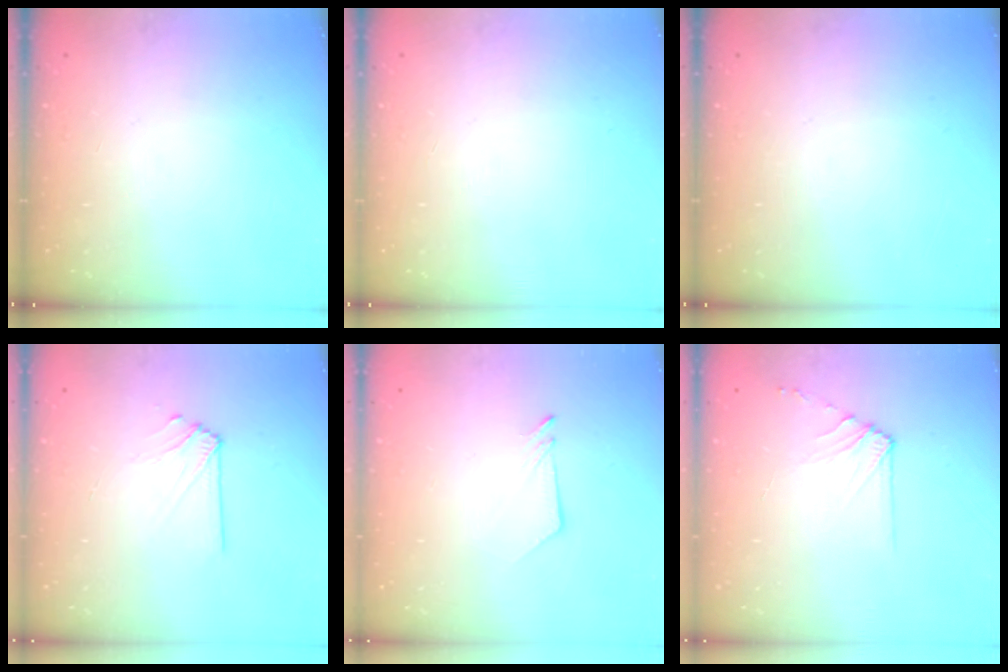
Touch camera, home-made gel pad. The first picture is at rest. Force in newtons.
{"total": 0.0}
{"total": 0.0}
{"total": 5.9, "press": 5.8, "slide": 0.9}
{"total": 2.6, "press": 2.6, "slide": 0.3}
{"total": 6.8, "press": 6.7, "slide": 0.8}